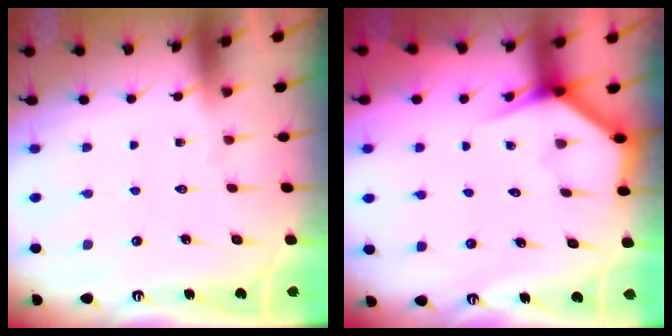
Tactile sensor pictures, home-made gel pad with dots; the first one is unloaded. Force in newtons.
{"total": 3.6, "press": 3.6, "slide": 0.3}